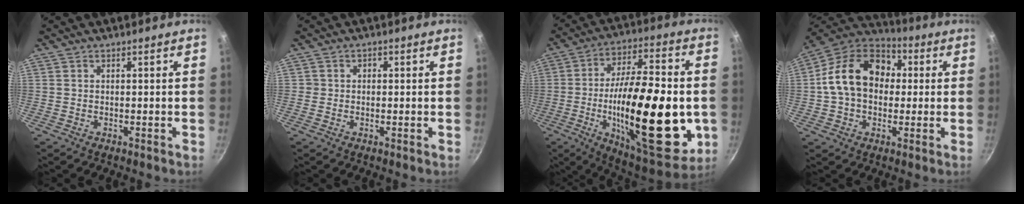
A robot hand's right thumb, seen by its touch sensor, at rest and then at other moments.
{"total": 1.3, "force": [-0.1, 1.3, 0.3], "torque": [0.006, 0.003, -0.004]}
{"total": 32.3, "force": [-5.1, 12.3, 29.4], "torque": [-0.446, 0.002, -0.073]}
{"total": 17.8, "force": [1.8, 13.3, 11.7], "torque": [-0.170, 0.036, 0.015]}